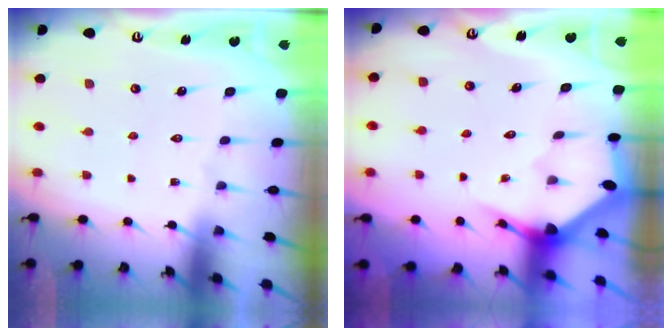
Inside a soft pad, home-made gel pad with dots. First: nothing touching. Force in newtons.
{"total": 2.9, "press": 2.9, "slide": 0.2}